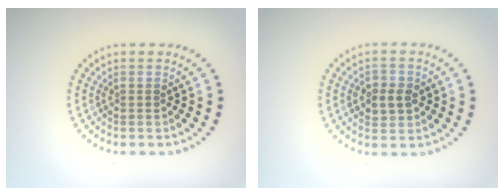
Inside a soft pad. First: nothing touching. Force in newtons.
{"total": 2.5, "press": 2.4, "slide": 0.4}